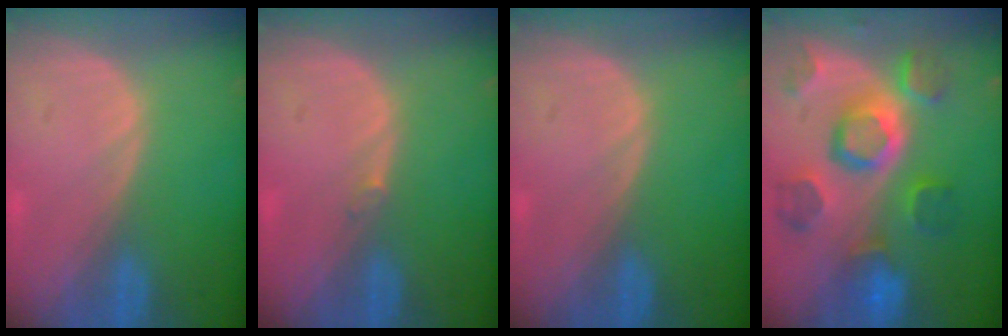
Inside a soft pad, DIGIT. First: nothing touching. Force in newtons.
{"total": 0.5, "press": 0.5, "slide": 0.1}
{"total": 0.0}
{"total": 11.4, "press": 10.1, "slide": 5.2}